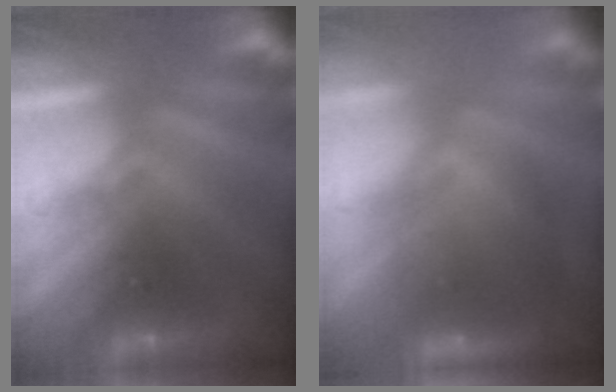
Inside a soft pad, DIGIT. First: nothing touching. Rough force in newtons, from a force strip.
{"total": 8.5}